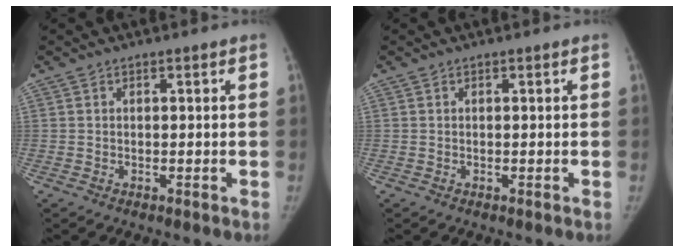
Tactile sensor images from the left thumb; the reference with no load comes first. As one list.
[{"total": 0.0}]